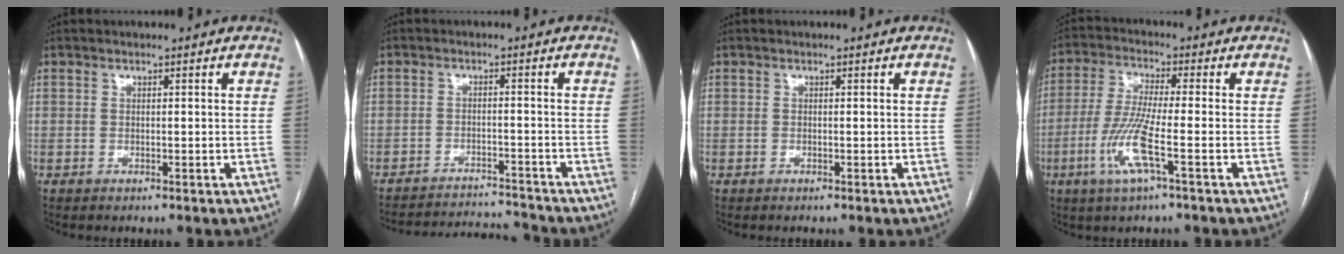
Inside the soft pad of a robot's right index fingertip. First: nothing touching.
{"total": 8.5, "force": [-8.5, 0.0, -0.1], "torque": [-0.005, 0.006, -0.128]}
{"total": 0.0}
{"total": 8.9, "force": [-3.2, 0.0, 8.3], "torque": [-0.176, -0.012, -0.067]}